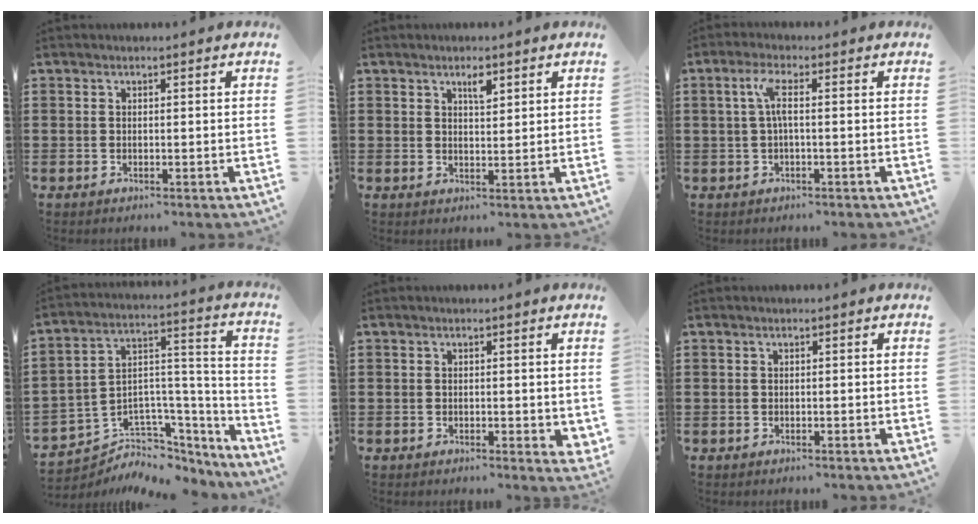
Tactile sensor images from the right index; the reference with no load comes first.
{"total": 2.5, "force": [1.5, 0.8, 1.9], "torque": [-0.024, -0.003, 0.022]}
{"total": 3.6, "force": [0.1, 0.7, 3.5], "torque": [-0.076, 0.004, -0.004]}
{"total": 4.5, "force": [-2.9, 3.4, -0.4], "torque": [-0.006, -0.010, -0.055]}
{"total": 0.8, "force": [0.1, 0.5, 0.6], "torque": [-0.011, 0.006, 0.001]}
{"total": 0.0}